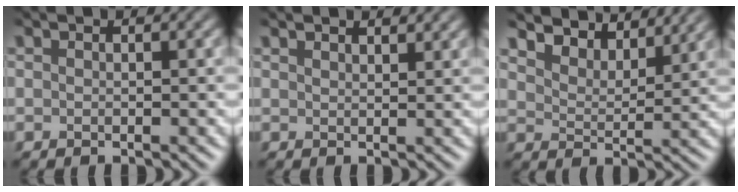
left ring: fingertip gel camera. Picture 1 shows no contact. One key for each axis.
{"total": 1.6, "fx": 1.5, "fy": 0.2, "fz": 0.5, "tx": -0.015, "ty": 0.001, "tz": 0.028}
{"total": 4.8, "fx": 4.6, "fy": 1.0, "fz": 1.1, "tx": -0.045, "ty": -0.003, "tz": 0.080}